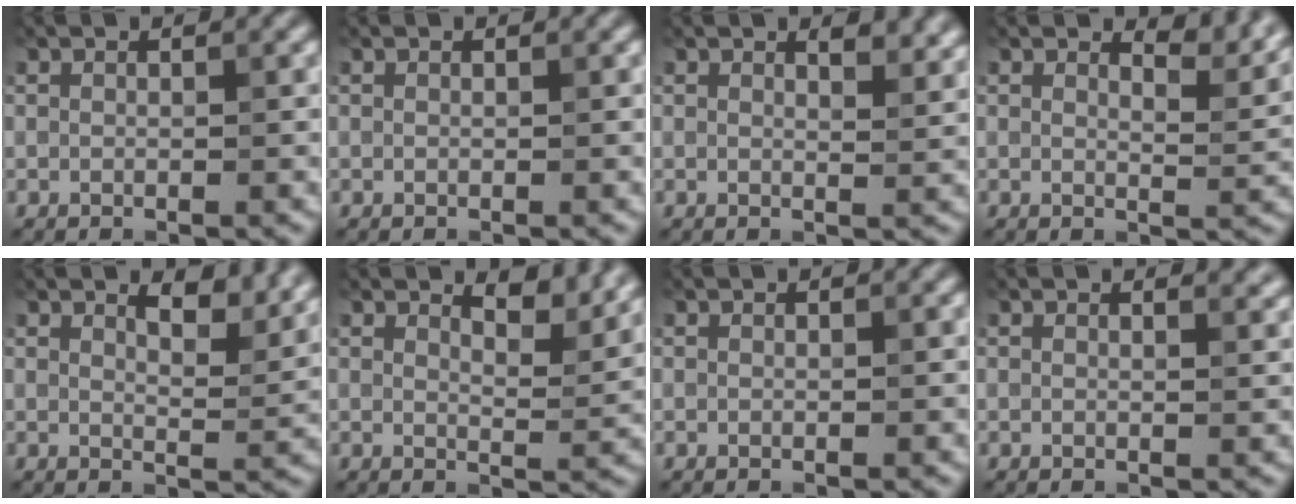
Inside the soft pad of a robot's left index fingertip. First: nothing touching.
{"total": 0.0}
{"total": 2.4, "force": [1.8, 0.8, 1.4], "torque": [-0.013, -0.003, 0.029]}
{"total": 3.6, "force": [3.1, 0.9, 1.6], "torque": [-0.024, -0.004, 0.040]}
{"total": 4.5, "force": [3.3, 1.4, 2.7], "torque": [-0.040, -0.001, 0.047]}
{"total": 3.9, "force": [3.1, 1.0, 2.1], "torque": [-0.030, -0.003, 0.042]}
{"total": 0.0}
{"total": 1.3, "force": [1.1, 0.3, 0.5], "torque": [-0.003, 0.000, 0.012]}